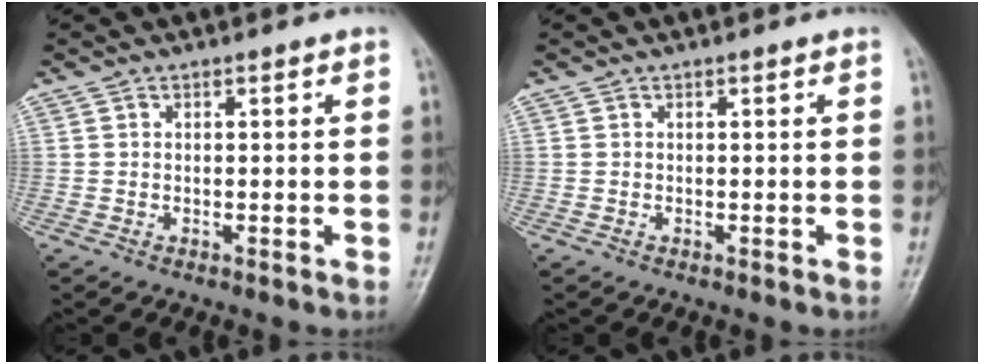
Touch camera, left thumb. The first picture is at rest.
{"total": 0.0}